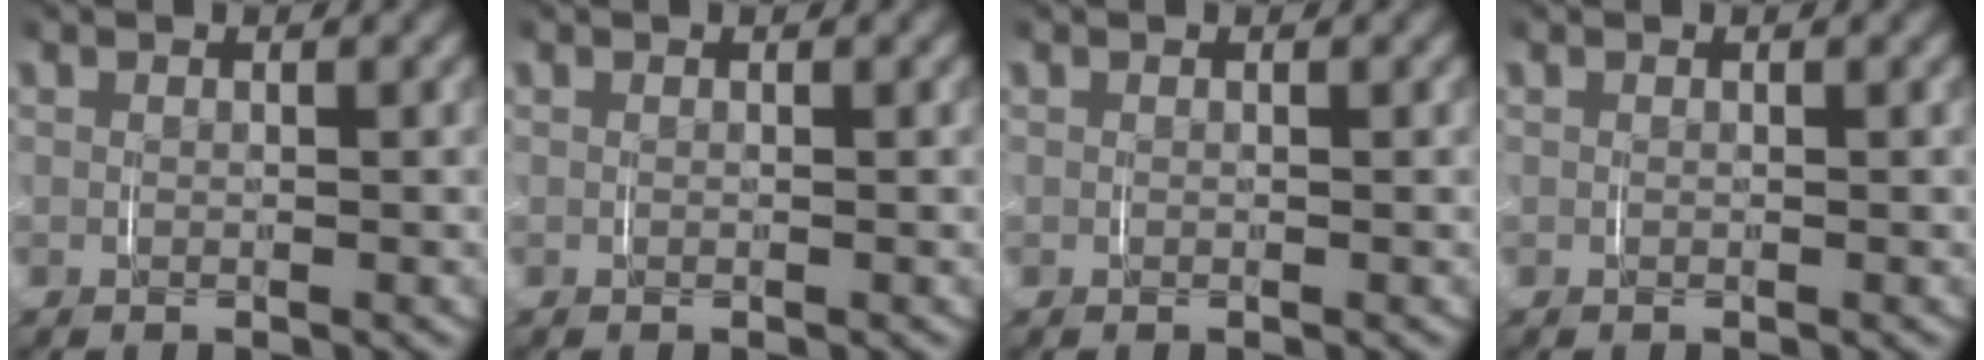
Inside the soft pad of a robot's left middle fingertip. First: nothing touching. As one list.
[{"total": 0.0}, {"total": 0.0}, {"total": 0.0}]